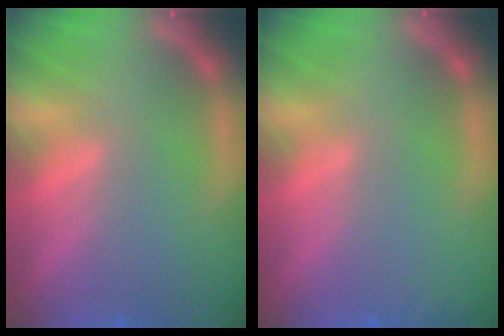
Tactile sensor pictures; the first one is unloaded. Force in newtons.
{"total": 0.9}